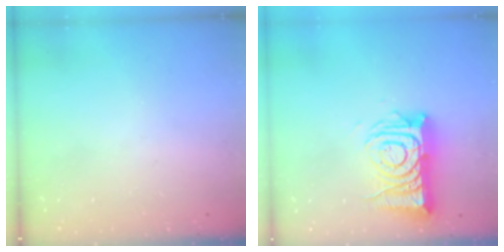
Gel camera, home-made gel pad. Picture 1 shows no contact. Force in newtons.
{"total": 14.2, "press": 14.1, "slide": 1.2}